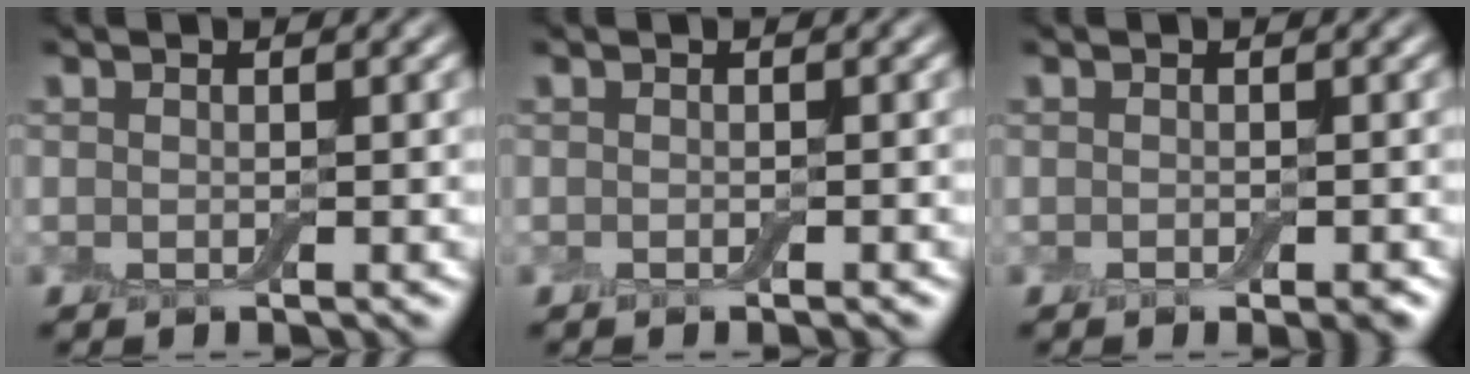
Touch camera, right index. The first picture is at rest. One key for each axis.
{"total": 0.5, "fx": -0.4, "fy": 0.1, "fz": 0.3, "tx": -0.004, "ty": -0.001, "tz": -0.005}
{"total": 1.0, "fx": -0.5, "fy": 0.4, "fz": 0.7, "tx": -0.013, "ty": -0.003, "tz": -0.007}